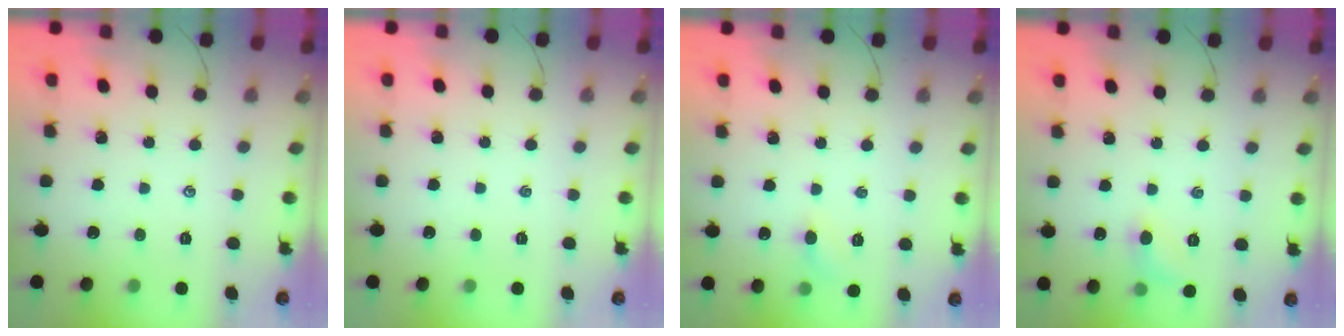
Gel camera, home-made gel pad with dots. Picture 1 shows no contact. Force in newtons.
{"total": 0.0}
{"total": 4.3, "press": 4.0, "slide": 1.5}
{"total": 6.2, "press": 6.0, "slide": 1.8}